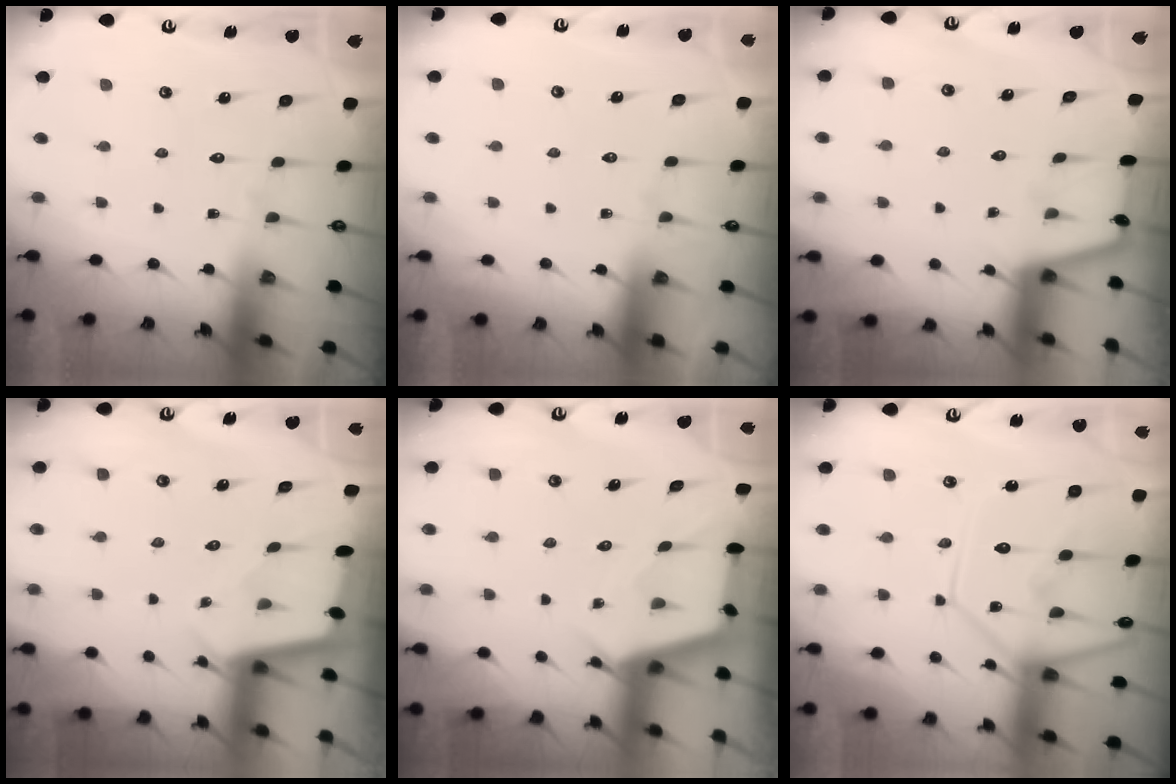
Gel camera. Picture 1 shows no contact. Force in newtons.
{"total": 2.5, "press": 2.5, "slide": 0.4}
{"total": 1.2, "press": 1.2, "slide": 0.3}
{"total": 1.7, "press": 1.7, "slide": 0.1}
{"total": 2.5, "press": 2.5, "slide": 0.3}
{"total": 14.0, "press": 14.0, "slide": 1.0}